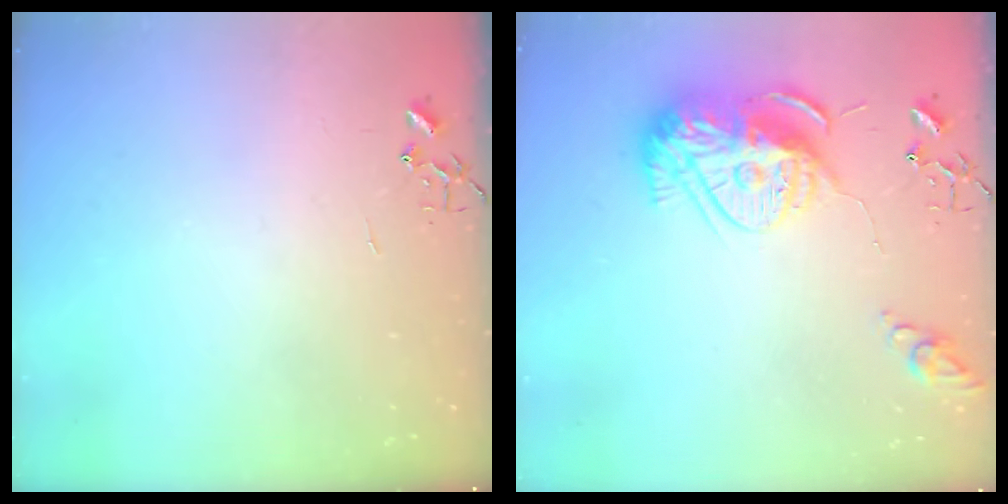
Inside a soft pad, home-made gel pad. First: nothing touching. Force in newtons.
{"total": 16.0, "press": 16.0, "slide": 1.5}